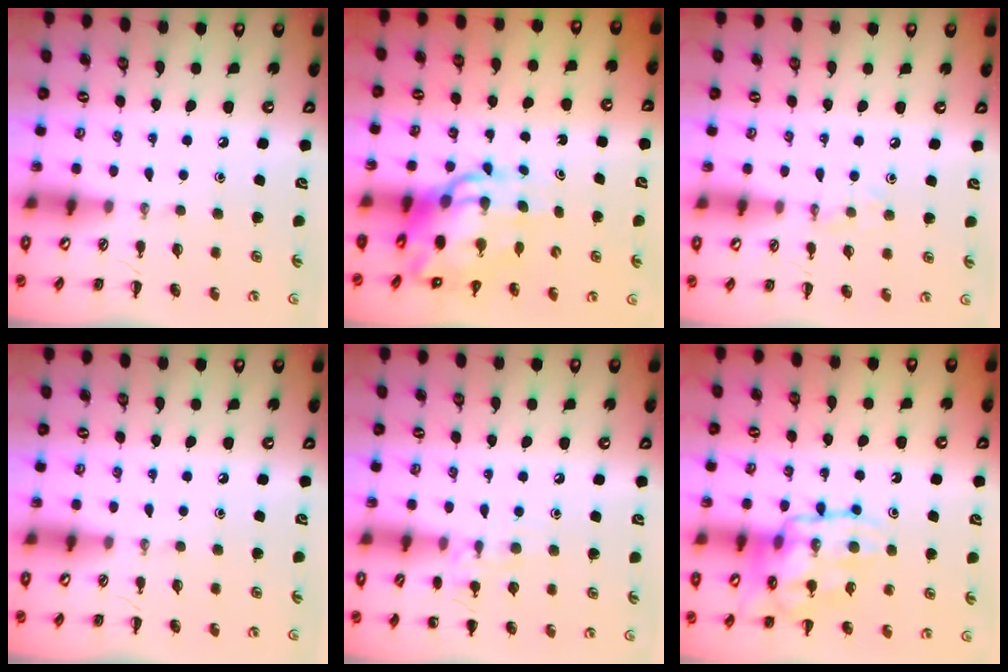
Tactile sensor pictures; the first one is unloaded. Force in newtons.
{"total": 11.5, "press": 11.1, "slide": 3.1}
{"total": 3.8, "press": 3.7, "slide": 1.2}
{"total": 0.0}
{"total": 9.2, "press": 8.9, "slide": 2.0}
{"total": 16.1, "press": 16.0, "slide": 1.5}